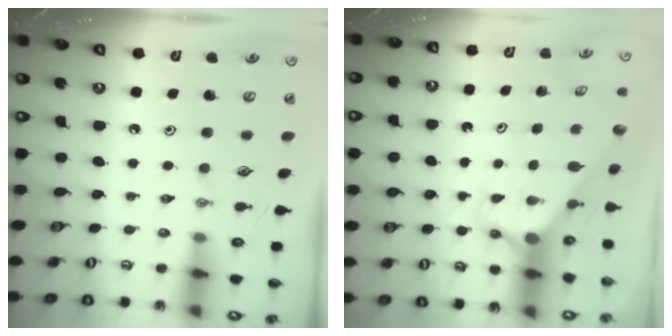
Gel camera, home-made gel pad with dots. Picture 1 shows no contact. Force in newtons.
{"total": 2.9, "press": 2.9, "slide": 0.0}